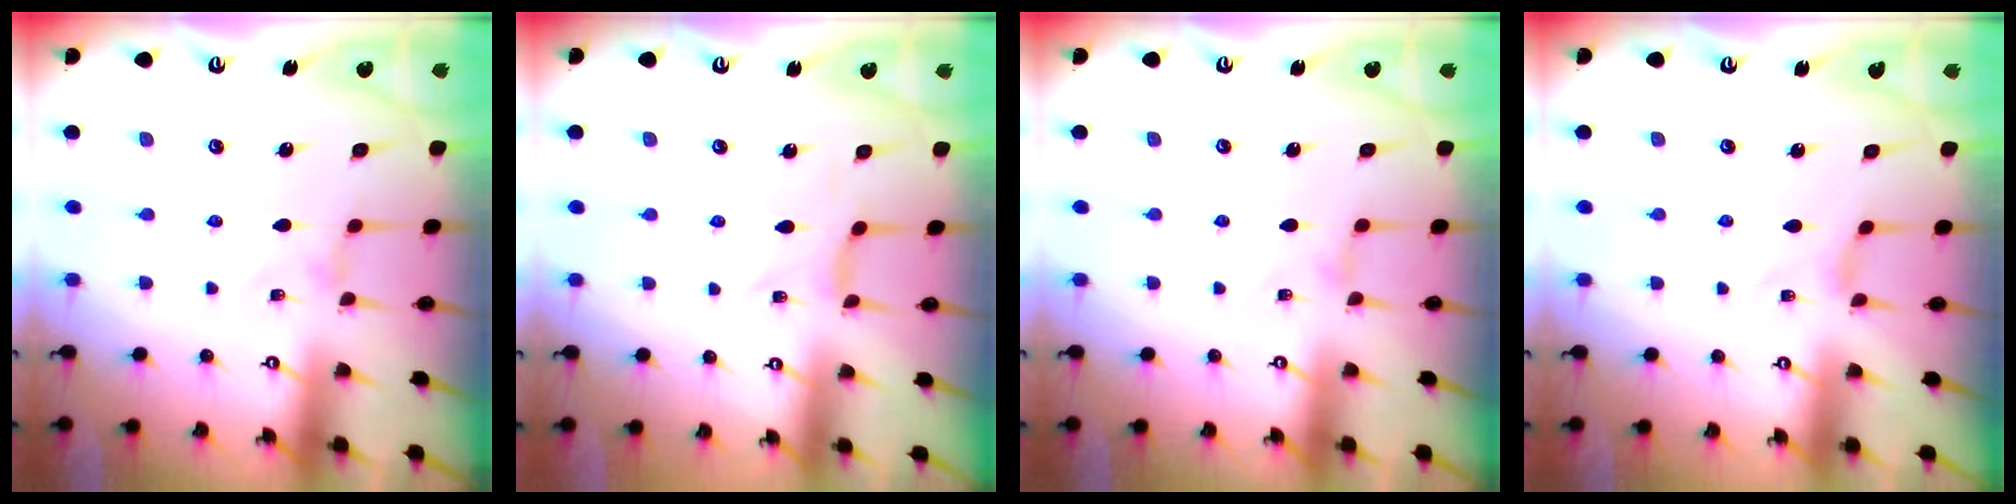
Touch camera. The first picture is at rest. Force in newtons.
{"total": 1.6, "press": 1.5, "slide": 0.5}
{"total": 0.9, "press": 0.8, "slide": 0.3}
{"total": 0.8, "press": 0.8, "slide": 0.3}